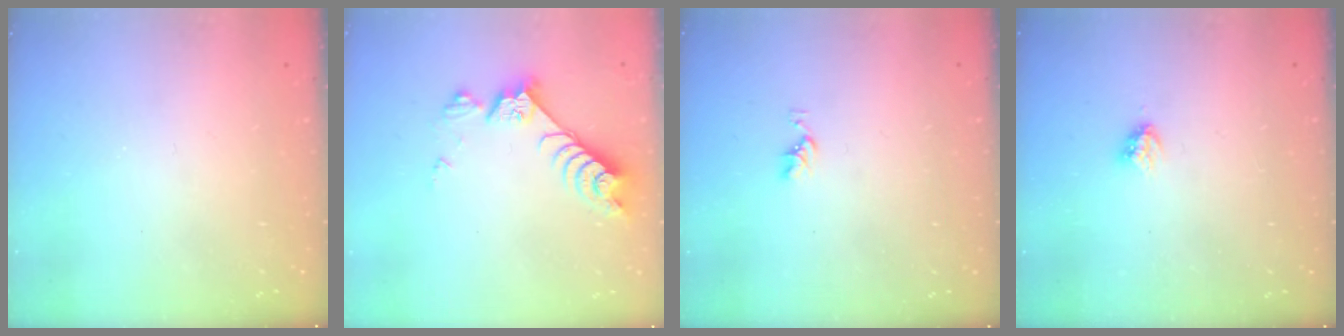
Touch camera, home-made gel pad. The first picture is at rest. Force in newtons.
{"total": 8.0, "press": 8.0, "slide": 0.9}
{"total": 2.4, "press": 2.4, "slide": 0.4}
{"total": 3.0, "press": 3.0, "slide": 0.2}